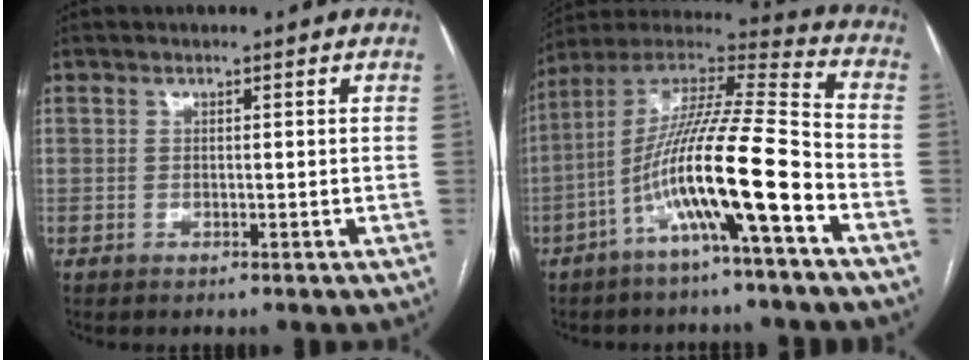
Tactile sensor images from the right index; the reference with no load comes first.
{"total": 16.9, "force": [-6.6, 0.3, 15.5], "torque": [-0.284, 0.005, -0.122]}